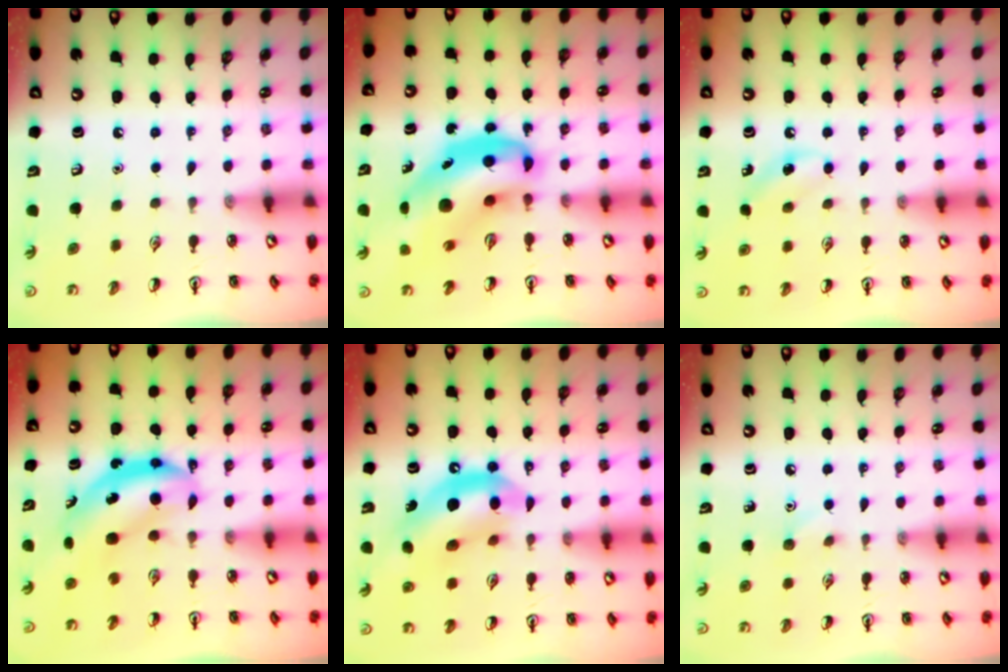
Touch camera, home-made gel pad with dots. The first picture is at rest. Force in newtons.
{"total": 12.3, "press": 11.7, "slide": 3.7}
{"total": 7.0, "press": 6.7, "slide": 2.1}
{"total": 6.2, "press": 6.0, "slide": 1.4}
{"total": 13.9, "press": 13.3, "slide": 4.0}
{"total": 4.7, "press": 4.4, "slide": 1.5}